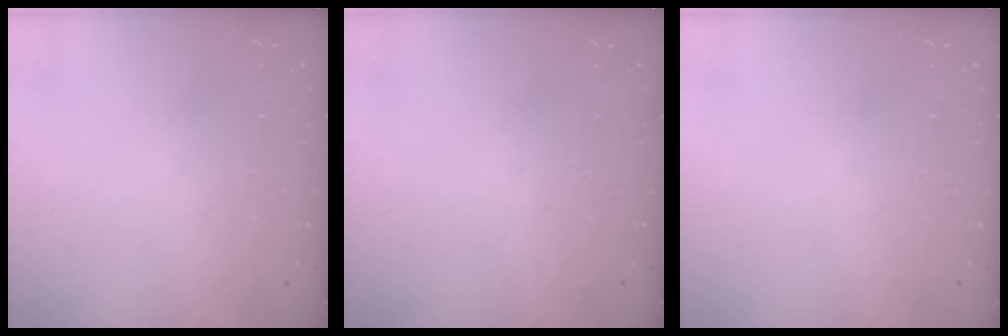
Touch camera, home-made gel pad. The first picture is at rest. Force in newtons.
{"total": 0.0}
{"total": 0.0}